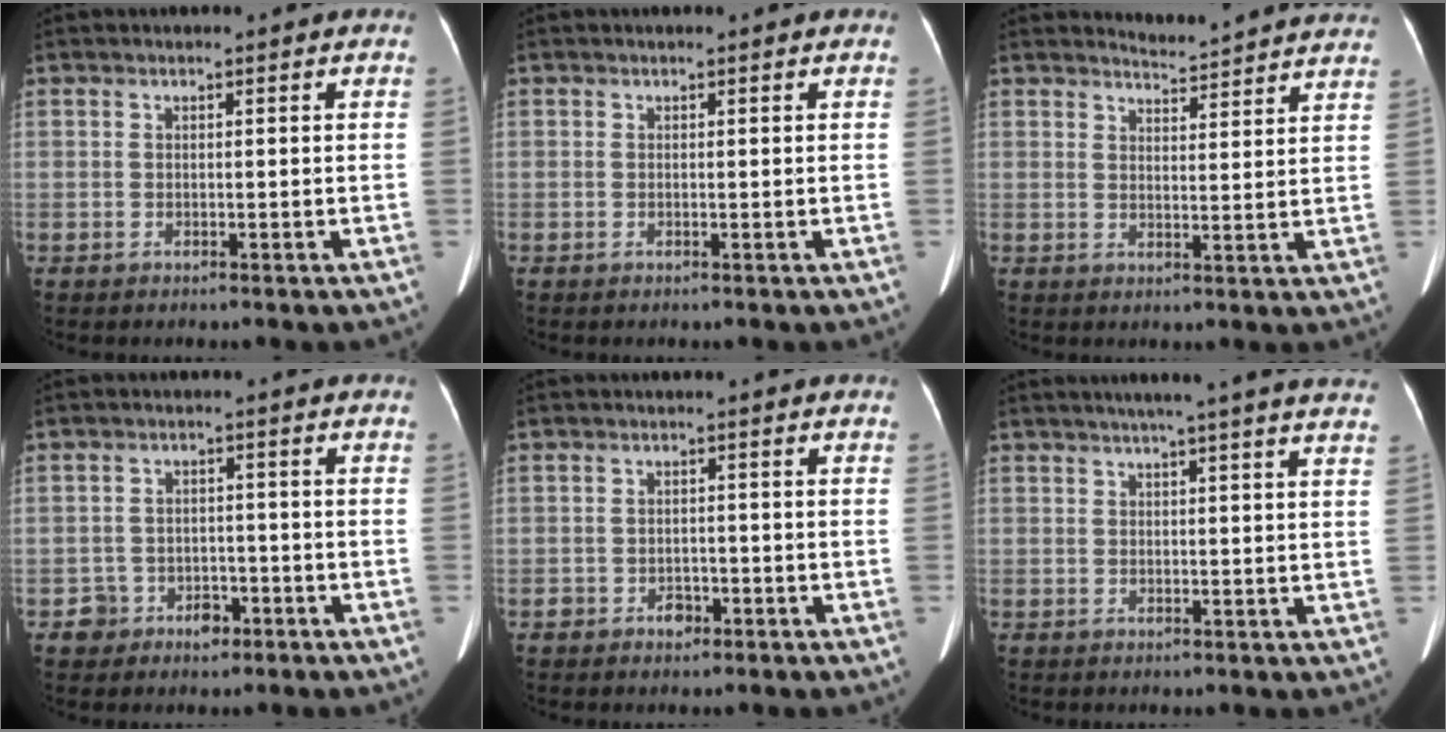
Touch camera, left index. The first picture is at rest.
{"total": 0.0}
{"total": 10.8, "force": [10.7, 0.0, 1.2], "torque": [-0.010, -0.029, 0.115]}
{"total": 4.2, "force": [-2.4, 3.4, 0.6], "torque": [0.002, 0.008, -0.026]}
{"total": 2.2, "force": [-1.4, 1.6, 0.7], "torque": [-0.006, -0.002, -0.019]}
{"total": 13.5, "force": [11.4, -0.5, 7.2], "torque": [-0.104, 0.007, 0.125]}